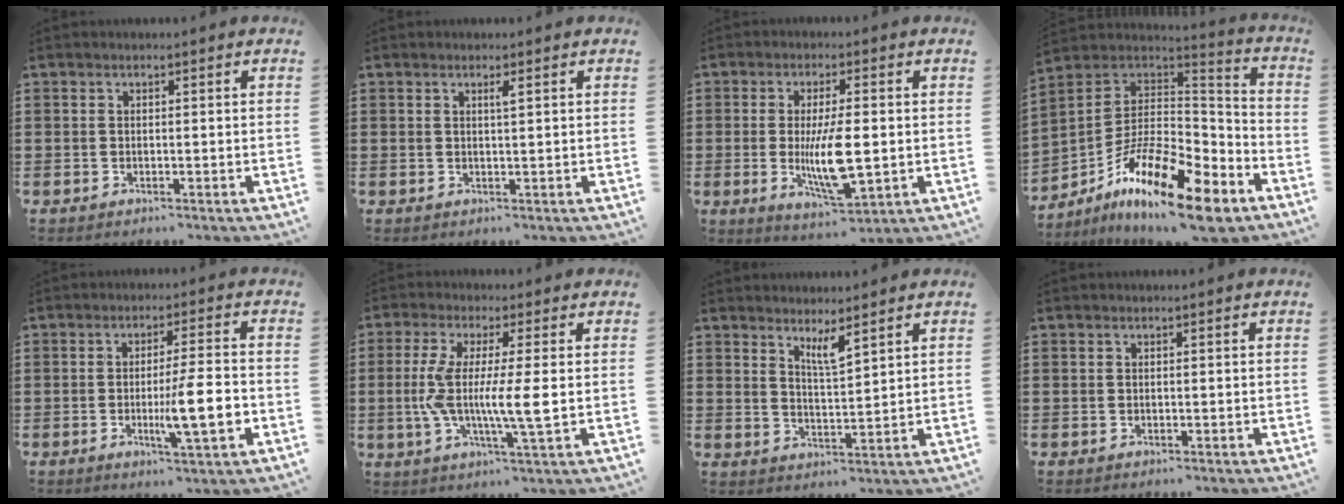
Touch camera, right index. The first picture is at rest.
{"total": 1.0, "force": [0.5, -0.1, 0.9], "torque": [-0.017, -0.003, 0.008]}
{"total": 9.7, "force": [-1.2, 3.0, 9.2], "torque": [-0.189, -0.016, -0.021]}
{"total": 17.8, "force": [-10.8, 5.3, 13.1], "torque": [-0.245, 0.030, -0.185]}
{"total": 9.4, "force": [-2.1, 1.2, 9.1], "torque": [-0.146, -0.012, -0.035]}
{"total": 8.6, "force": [-0.8, 0.4, 8.5], "torque": [-0.174, -0.015, -0.021]}
{"total": 3.7, "force": [2.9, 0.5, 2.2], "torque": [-0.042, -0.003, 0.049]}
{"total": 0.0}